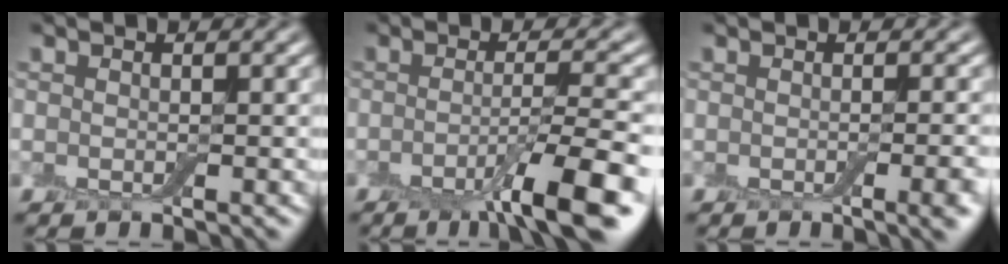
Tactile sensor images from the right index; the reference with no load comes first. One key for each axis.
{"total": 7.0, "fx": -3.3, "fy": 1.1, "fz": 6.1, "tx": -0.086, "ty": 0.000, "tz": -0.059}
{"total": 3.9, "fx": -1.1, "fy": 1.4, "fz": 3.5, "tx": -0.030, "ty": -0.003, "tz": -0.009}